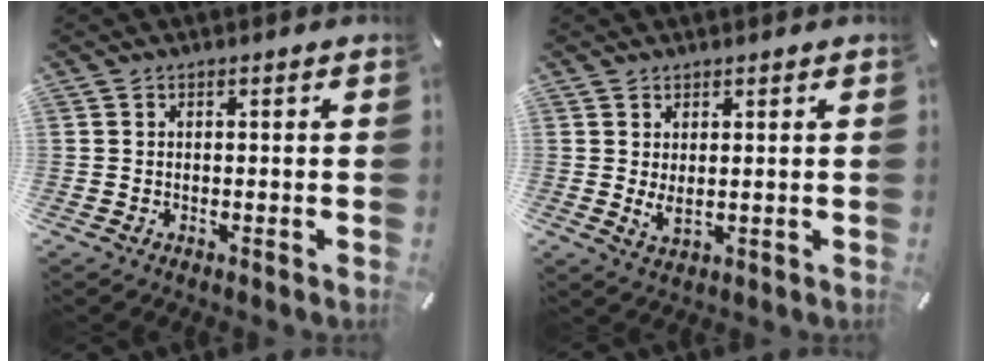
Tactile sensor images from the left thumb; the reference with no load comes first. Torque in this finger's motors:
{"motor_torque": [0.04, 1.14, 0.17, 0.17, 0.17]}